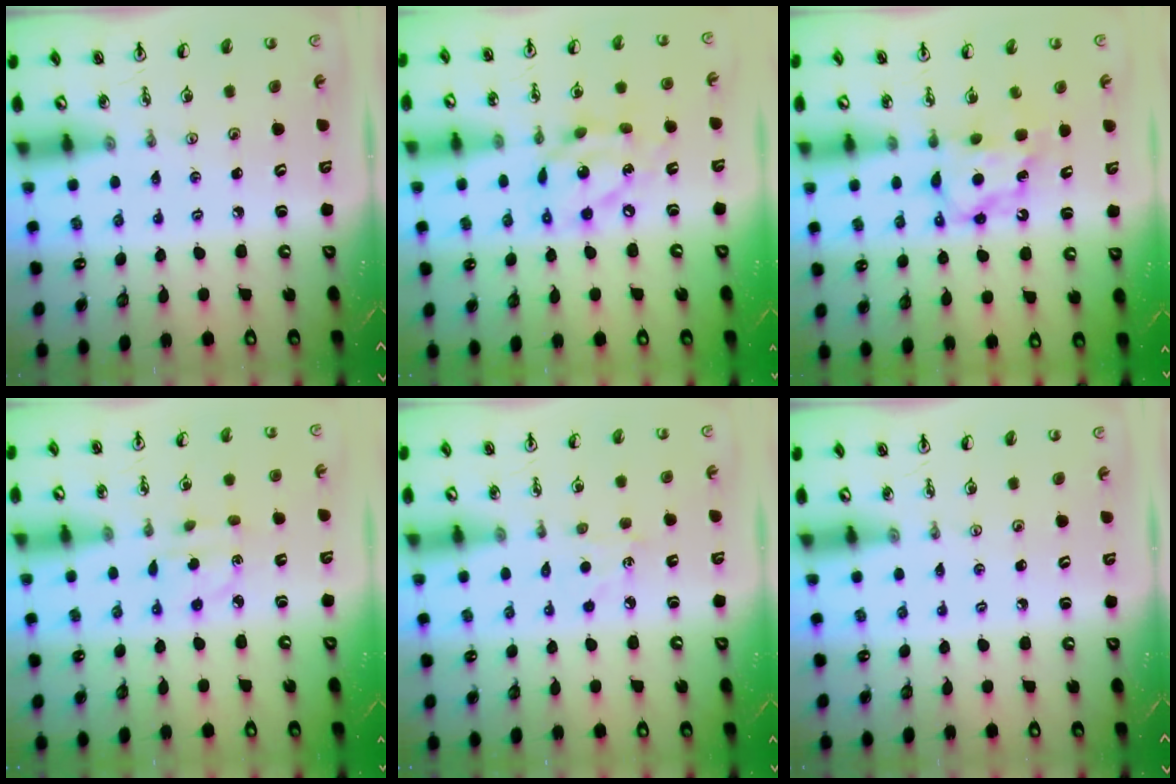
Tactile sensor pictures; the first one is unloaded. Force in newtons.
{"total": 13.9, "press": 13.9, "slide": 1.4}
{"total": 6.2, "press": 6.2, "slide": 0.3}
{"total": 2.0, "press": 2.0, "slide": 0.4}
{"total": 4.6, "press": 4.5, "slide": 0.6}
{"total": 0.0}